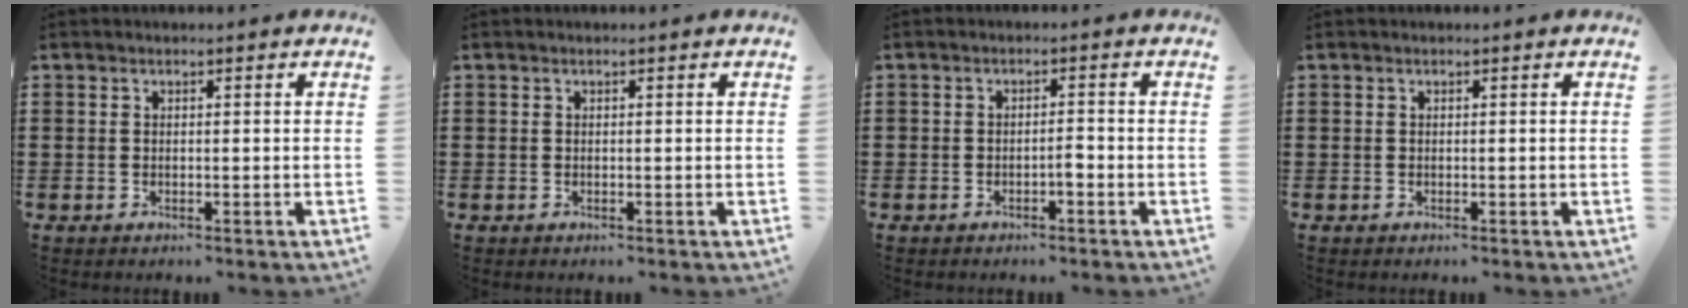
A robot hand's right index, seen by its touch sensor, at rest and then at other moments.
{"total": 0.0}
{"total": 1.7, "force": [-1.0, 0.4, 1.4], "torque": [-0.027, -0.001, -0.018]}
{"total": 0.0}